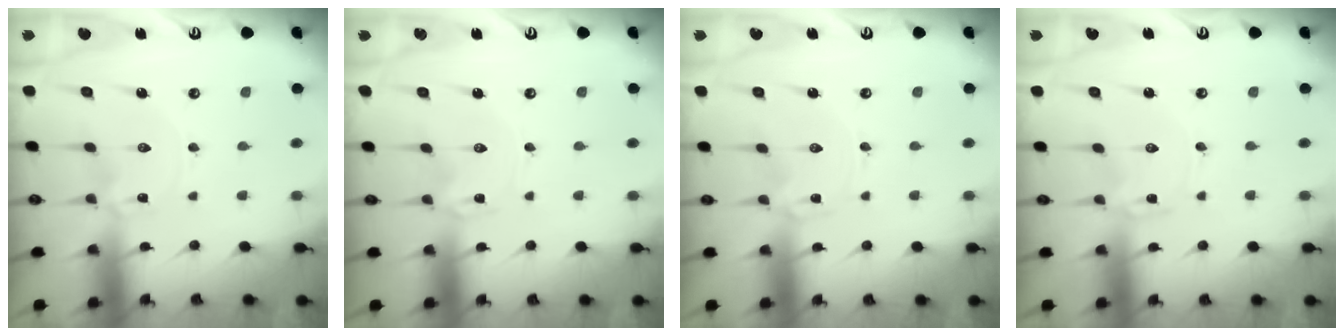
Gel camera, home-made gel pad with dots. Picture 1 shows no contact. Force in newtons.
{"total": 0.0}
{"total": 0.0}
{"total": 0.0}